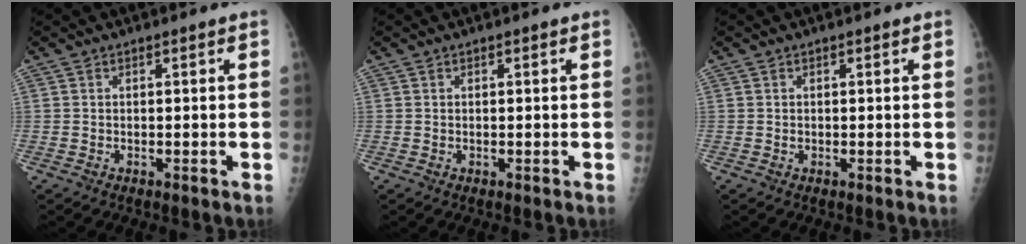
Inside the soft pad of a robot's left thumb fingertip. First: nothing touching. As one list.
[{"total": 0.0}, {"total": 0.6, "force": [0.1, 0.5, 0.2], "torque": [0.002, 0.001, 0.002]}]